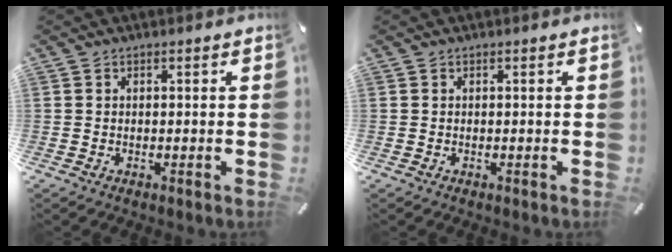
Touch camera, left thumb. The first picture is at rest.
{"total": 0.0}